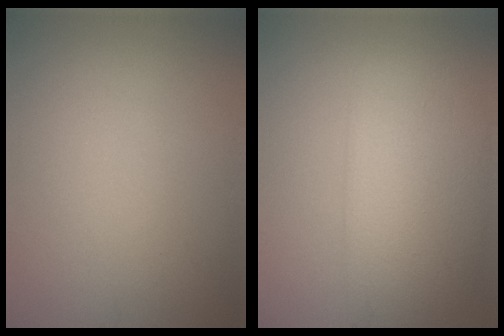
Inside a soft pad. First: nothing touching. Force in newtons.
{"total": 6.3, "press": 6.3, "slide": 0.2}